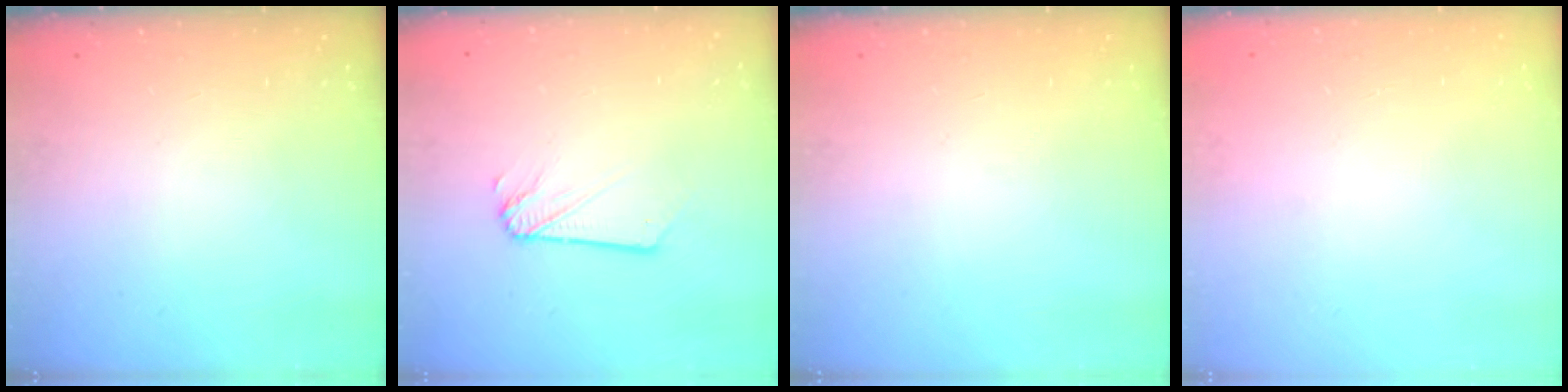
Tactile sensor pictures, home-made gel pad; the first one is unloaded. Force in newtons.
{"total": 1.9, "press": 1.9, "slide": 0.3}
{"total": 0.0}
{"total": 0.0}